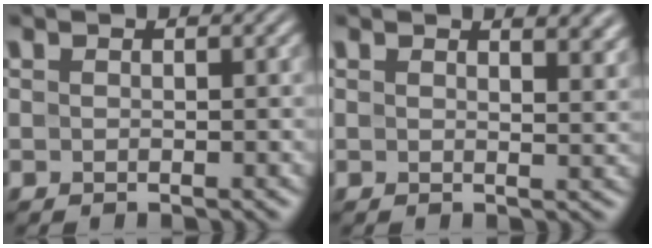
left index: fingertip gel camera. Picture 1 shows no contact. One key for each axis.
{"total": 3.8, "fx": 2.6, "fy": 1.5, "fz": 2.3, "tx": -0.012, "ty": 0.008, "tz": 0.031}